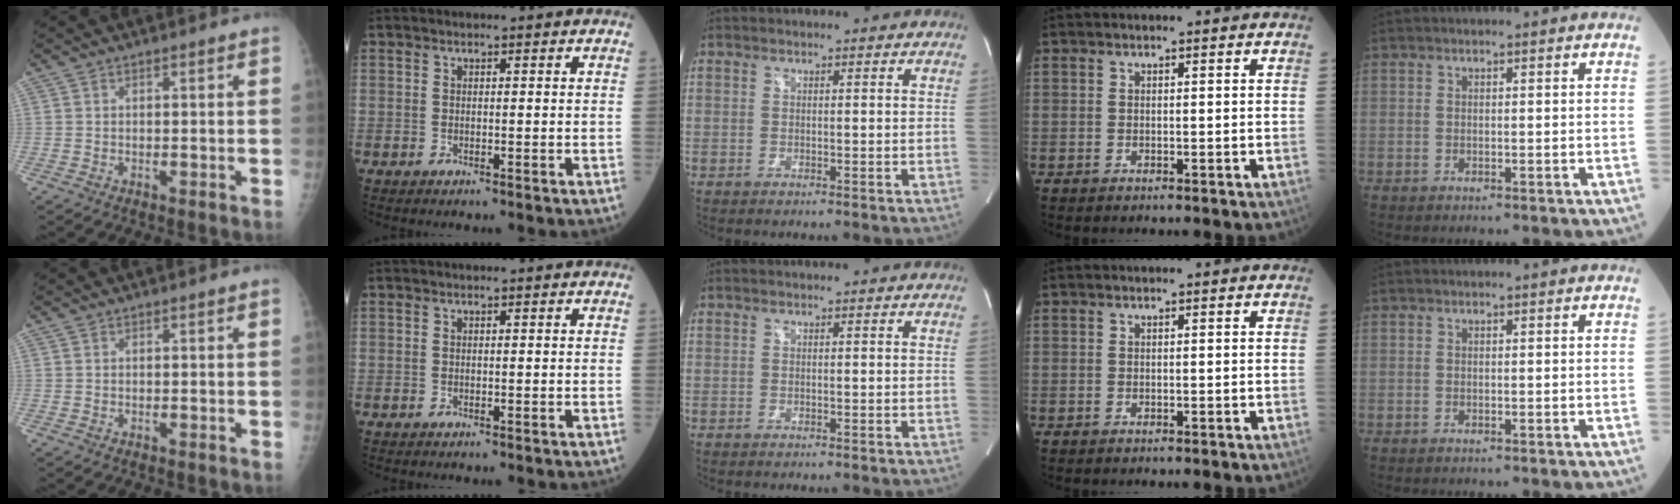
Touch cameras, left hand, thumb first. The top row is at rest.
{}